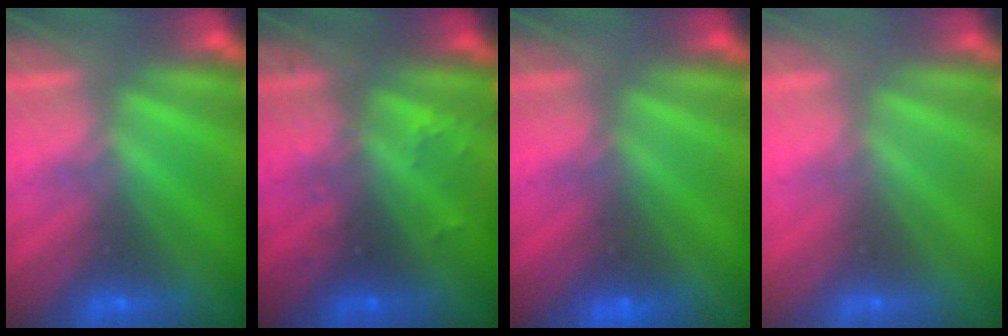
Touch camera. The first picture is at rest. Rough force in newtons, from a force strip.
{"total": 2.4}
{"total": 2.4}
{"total": 2.8}